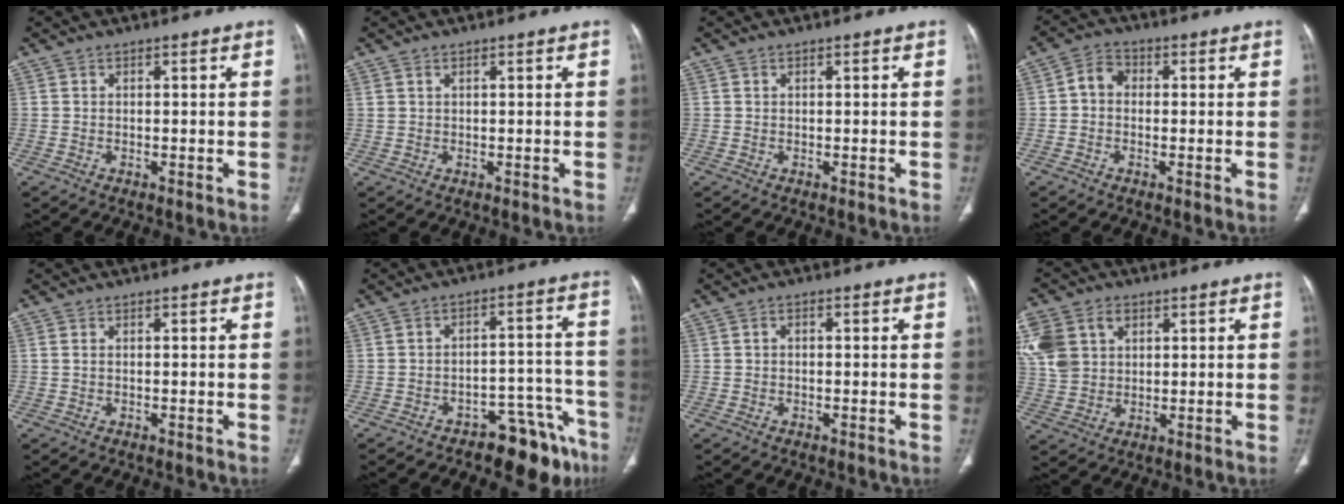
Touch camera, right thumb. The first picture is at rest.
{"total": 0.8, "force": [0.6, 0.3, 0.5], "torque": [-0.010, 0.003, 0.015]}
{"total": 0.0}
{"total": 4.1, "force": [-0.1, 3.3, 2.4], "torque": [-0.033, 0.013, -0.014]}
{"total": 0.6, "force": [0.2, 0.3, 0.5], "torque": [-0.013, 0.008, 0.006]}
{"total": 10.4, "force": [-8.0, 4.8, 4.7], "torque": [-0.018, 0.094, -0.112]}
{"total": 1.0, "force": [0.1, 0.7, 0.6], "torque": [-0.008, 0.004, -0.001]}
{"total": 14.3, "force": [4.9, 11.0, 7.7], "torque": [-0.176, 0.006, 0.098]}